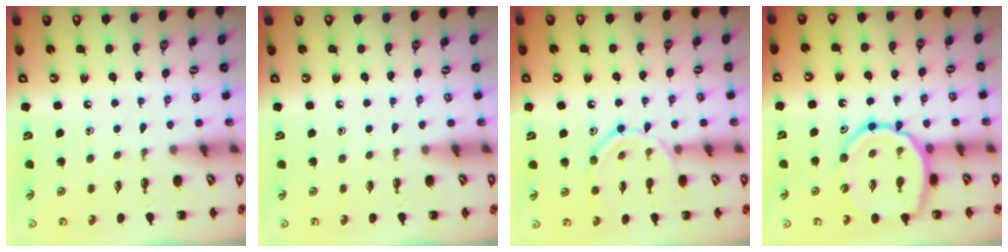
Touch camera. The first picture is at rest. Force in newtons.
{"total": 0.0}
{"total": 11.0, "press": 11.0, "slide": 0.5}
{"total": 15.0, "press": 14.8, "slide": 2.5}